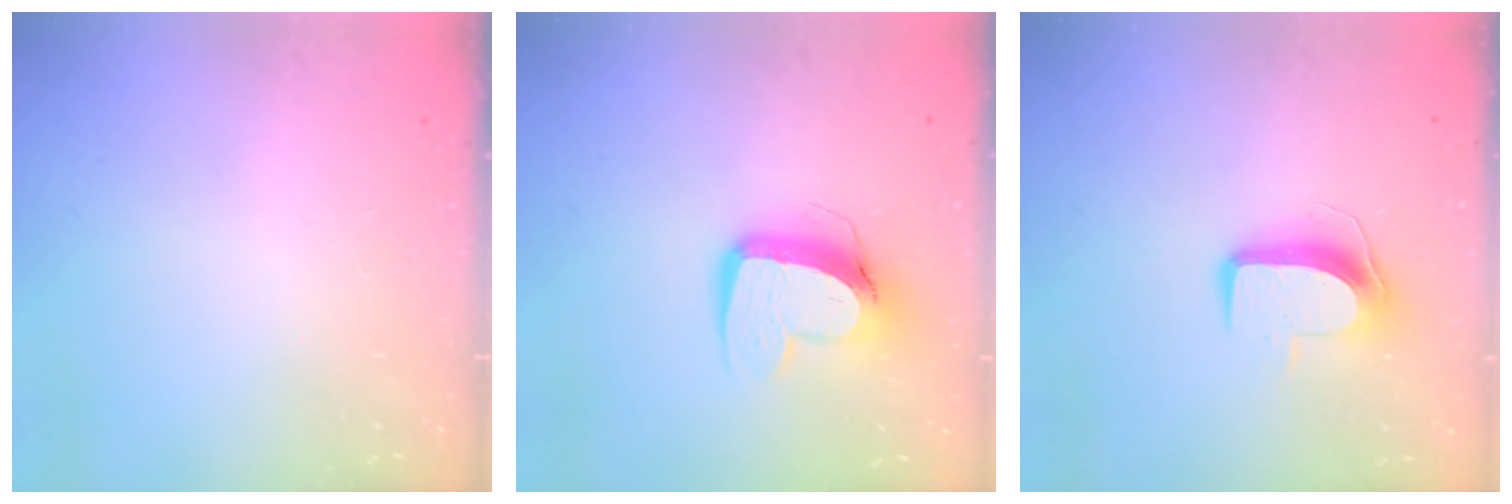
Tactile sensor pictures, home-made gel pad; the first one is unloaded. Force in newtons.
{"total": 11.6, "press": 11.5, "slide": 1.3}
{"total": 9.2, "press": 9.2, "slide": 0.3}